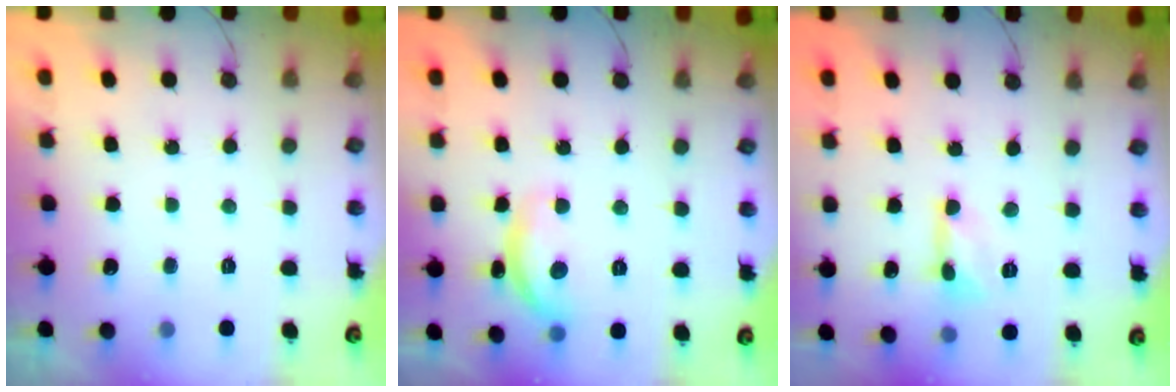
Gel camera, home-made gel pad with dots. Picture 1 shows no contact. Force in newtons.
{"total": 11.2, "press": 11.2, "slide": 0.5}
{"total": 1.0, "press": 1.0, "slide": 0.1}